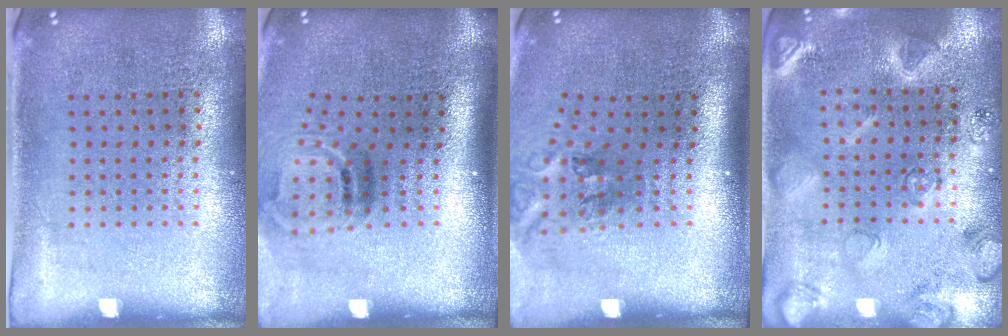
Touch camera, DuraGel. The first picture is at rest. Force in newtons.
{"total": 2.0, "press": 1.3, "slide": 1.6}
{"total": 2.1, "press": 1.3, "slide": 1.7}
{"total": 2.5, "press": 2.5, "slide": 0.1}